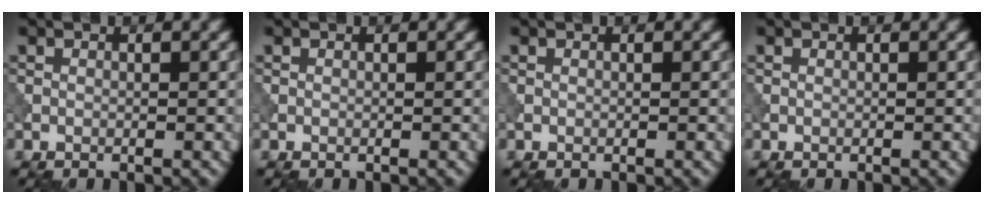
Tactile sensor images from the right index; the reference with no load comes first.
{"total": 0.0}
{"total": 0.0}
{"total": 0.0}